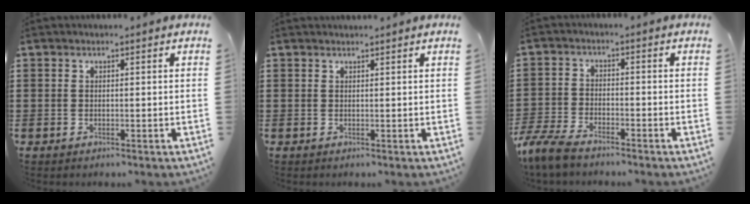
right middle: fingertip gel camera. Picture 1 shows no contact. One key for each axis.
{"total": 0.8, "fx": 0.8, "fy": -0.2, "fz": 0.1, "tx": -0.003, "ty": -0.002, "tz": 0.015}
{"total": 5.4, "fx": -4.8, "fy": 1.0, "fz": 2.3, "tx": -0.078, "ty": -0.013, "tz": -0.103}